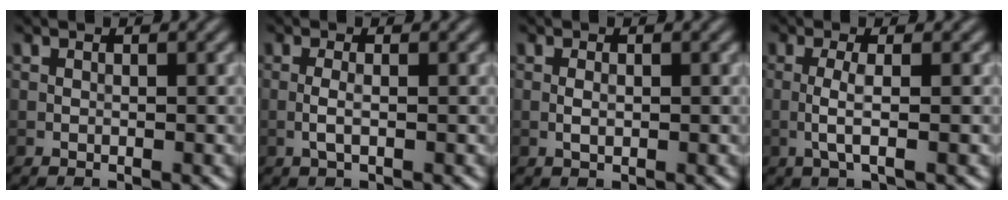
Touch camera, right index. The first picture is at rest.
{"total": 1.4, "force": [-0.3, 0.3, 1.3], "torque": [-0.029, 0.000, -0.010]}
{"total": 1.0, "force": [-0.1, 0.5, 0.8], "torque": [-0.020, -0.001, -0.003]}
{"total": 2.2, "force": [-0.4, 0.2, 2.2], "torque": [-0.046, 0.000, -0.013]}